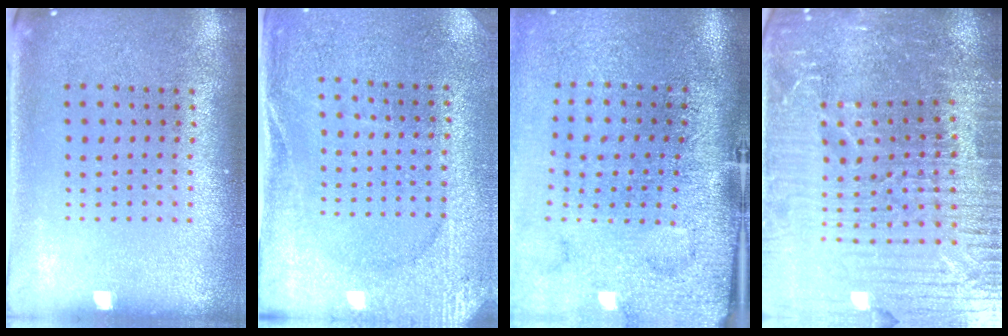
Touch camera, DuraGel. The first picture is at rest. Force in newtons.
{"total": 2.6, "press": 2.5, "slide": 0.4}
{"total": 4.5, "press": 3.5, "slide": 2.9}
{"total": 5.9, "press": 5.3, "slide": 2.6}